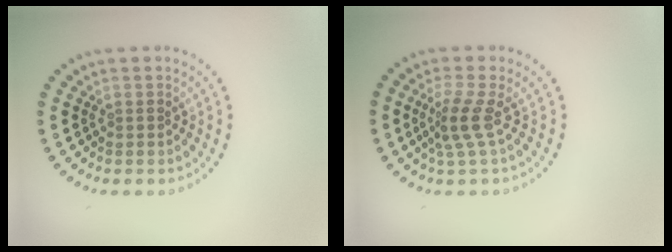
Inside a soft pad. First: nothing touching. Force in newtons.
{"total": 2.5, "press": 1.8, "slide": 1.7}